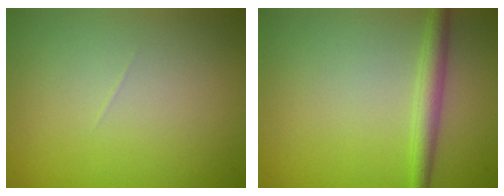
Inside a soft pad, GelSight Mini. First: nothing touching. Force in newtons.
{"total": 2.4, "press": 2.4, "slide": 0.0}